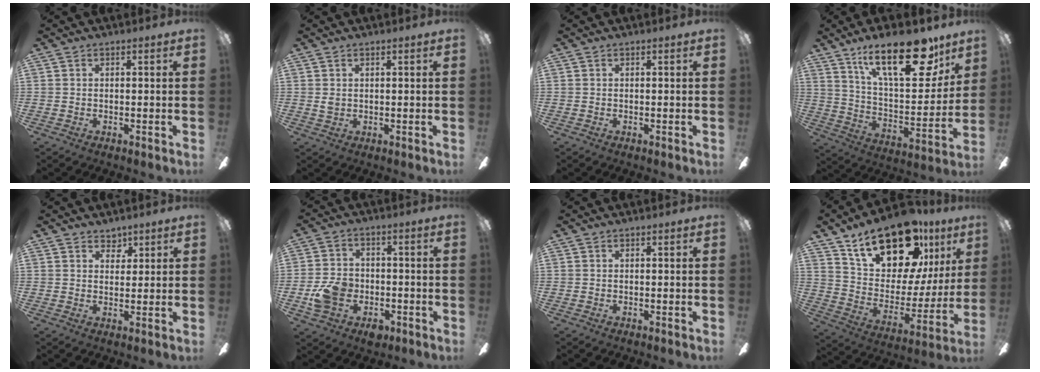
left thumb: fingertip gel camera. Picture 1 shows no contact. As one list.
[{"total": 1.5, "force": [0.6, 1.0, 0.9], "torque": [-0.022, 0.004, 0.011]}, {"total": 0.0}, {"total": 25.6, "force": [15.8, 9.9, 17.5], "torque": [-0.258, -0.090, 0.265]}, {"total": 3.5, "force": [2.7, 2.0, 0.9], "torque": [-0.003, -0.010, 0.046]}, {"total": 8.7, "force": [-2.8, 6.8, 4.7], "torque": [-0.090, 0.020, -0.051]}, {"total": 0.0}, {"total": 23.0, "force": [16.1, 10.7, 12.5], "torque": [-0.200, -0.102, 0.284]}]